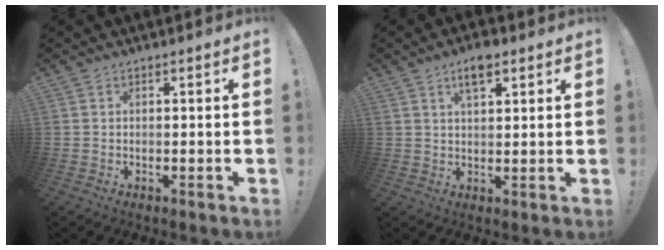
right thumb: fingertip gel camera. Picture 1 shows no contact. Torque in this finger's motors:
{"motor_torque": [0.43, 1.29, 0.27, 0.46, 0.01]}